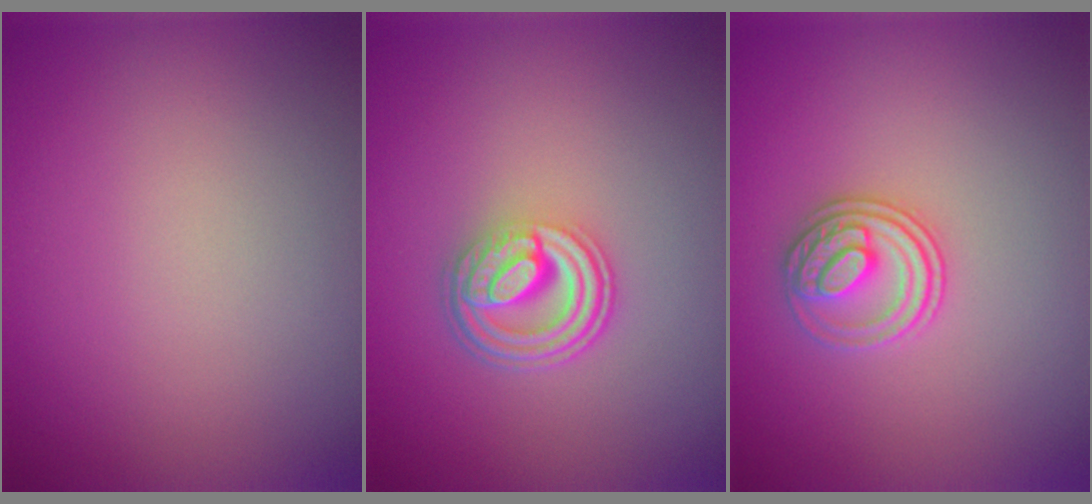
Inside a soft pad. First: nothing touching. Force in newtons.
{"total": 4.7, "press": 3.3, "slide": 3.3}
{"total": 2.7, "press": 2.6, "slide": 0.7}